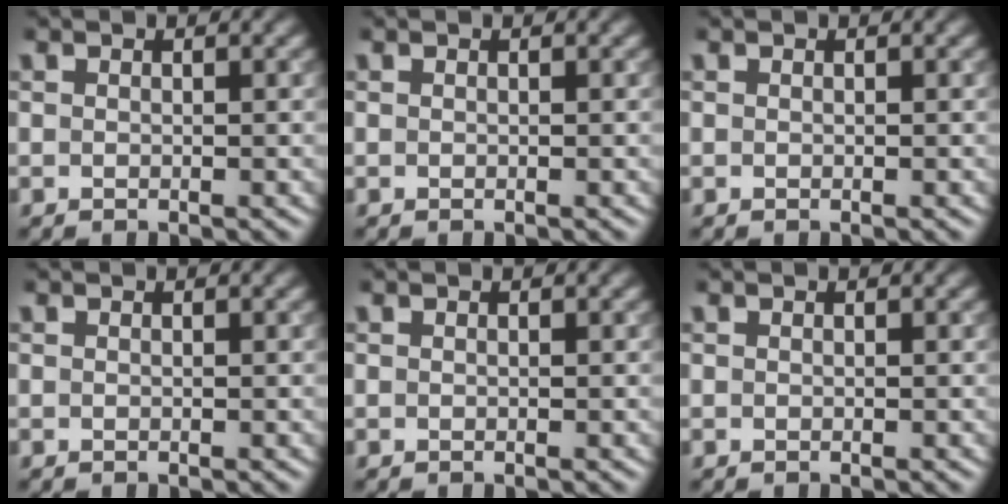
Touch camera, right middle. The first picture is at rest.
{"total": 0.0}
{"total": 0.0}
{"total": 0.0}
{"total": 0.0}
{"total": 0.0}